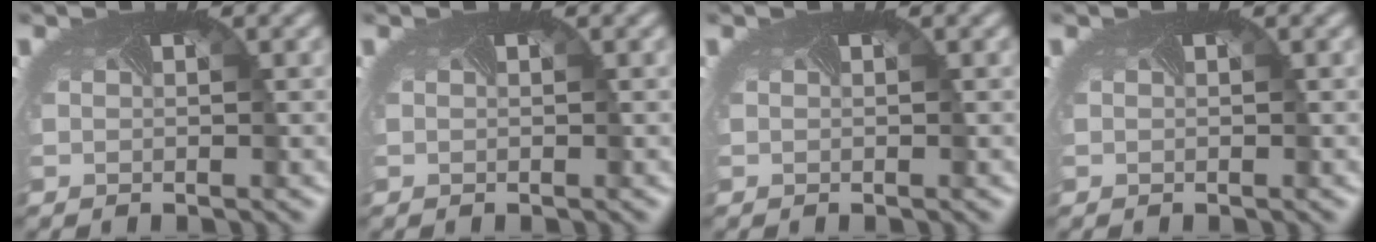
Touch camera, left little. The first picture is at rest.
{"total": 0.0}
{"total": 0.0}
{"total": 0.0}